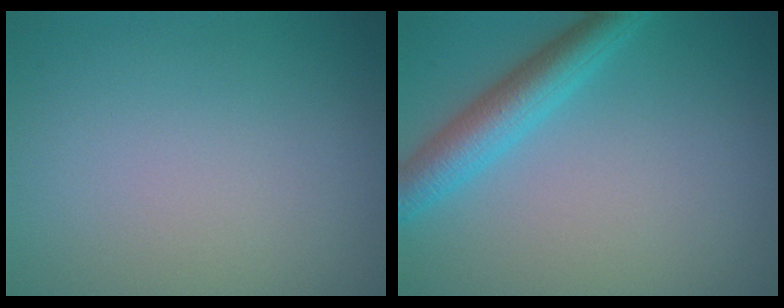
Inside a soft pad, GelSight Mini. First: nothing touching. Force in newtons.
{"total": 4.0, "press": 4.0, "slide": 0.1}